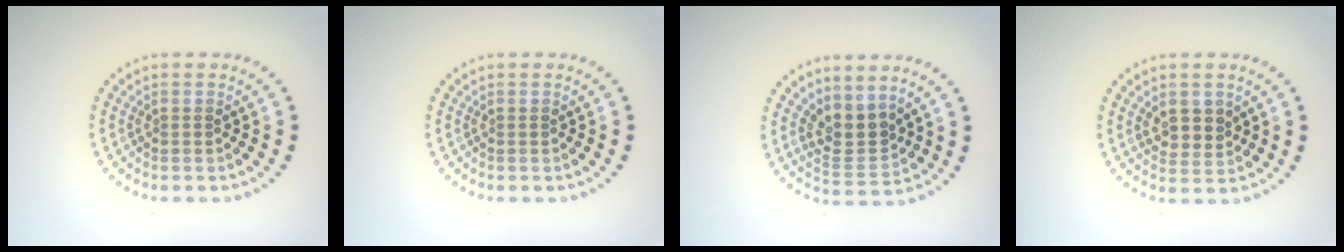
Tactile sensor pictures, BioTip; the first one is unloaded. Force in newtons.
{"total": 0.0}
{"total": 3.3, "press": 2.9, "slide": 1.7}
{"total": 2.6, "press": 2.4, "slide": 0.9}